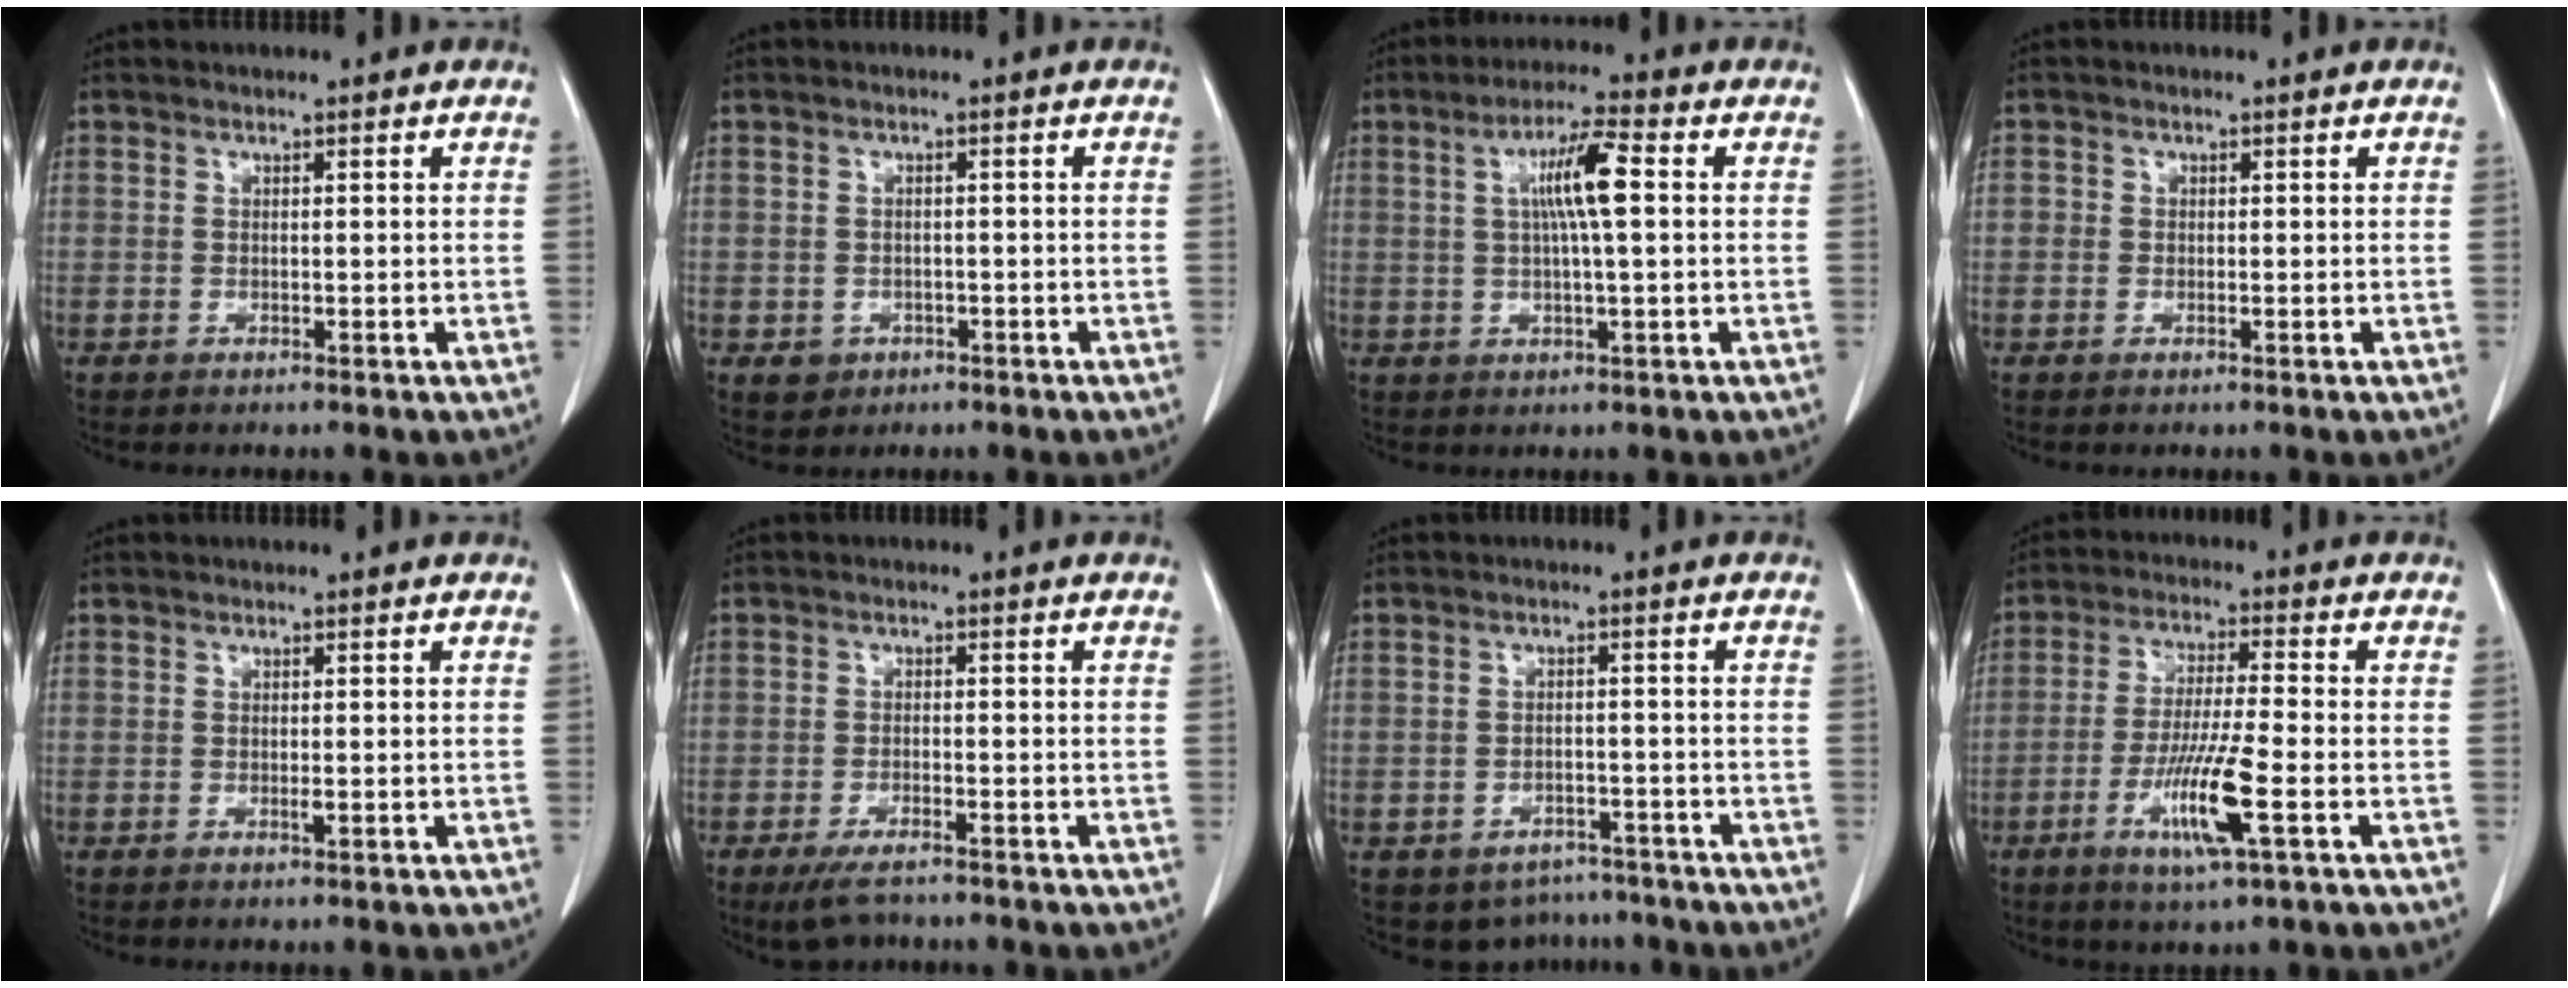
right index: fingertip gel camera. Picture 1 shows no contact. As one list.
[{"total": 2.8, "force": [-1.0, 2.5, 0.5], "torque": [0.000, 0.008, -0.007]}, {"total": 7.2, "force": [1.3, 0.4, 7.1], "torque": [-0.128, 0.008, 0.021]}, {"total": 1.1, "force": [0.0, 1.1, 0.3], "torque": [0.001, 0.003, -0.002]}, {"total": 0.6, "force": [-0.1, 0.1, 0.5], "torque": [-0.012, -0.001, -0.001]}, {"total": 4.8, "force": [-3.7, 1.3, 2.8], "torque": [-0.049, -0.007, -0.060]}, {"total": 6.3, "force": [-5.1, 3.6, 0.8], "torque": [0.005, 0.011, -0.066]}, {"total": 10.1, "force": [-3.7, 0.1, 9.4], "torque": [-0.184, -0.016, -0.070]}]